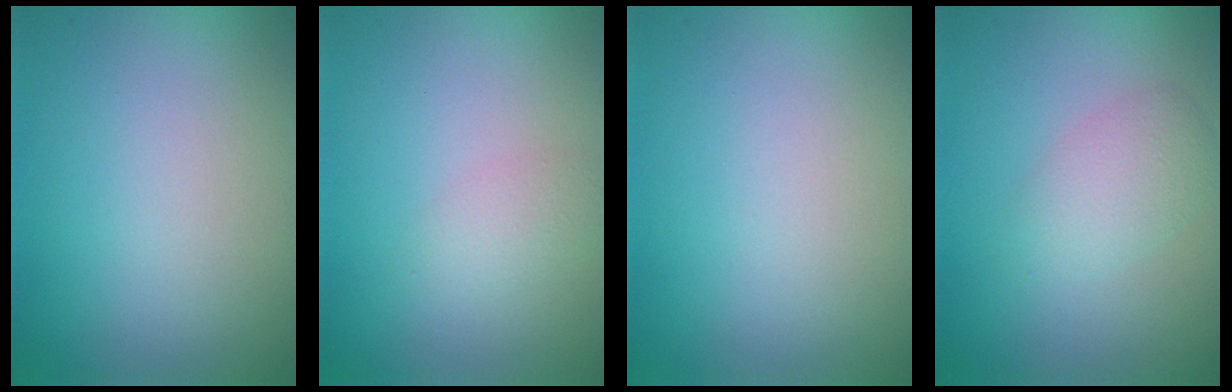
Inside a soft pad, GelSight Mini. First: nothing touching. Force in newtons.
{"total": 1.6, "press": 1.6, "slide": 0.1}
{"total": 0.0}
{"total": 2.4, "press": 2.4, "slide": 0.1}